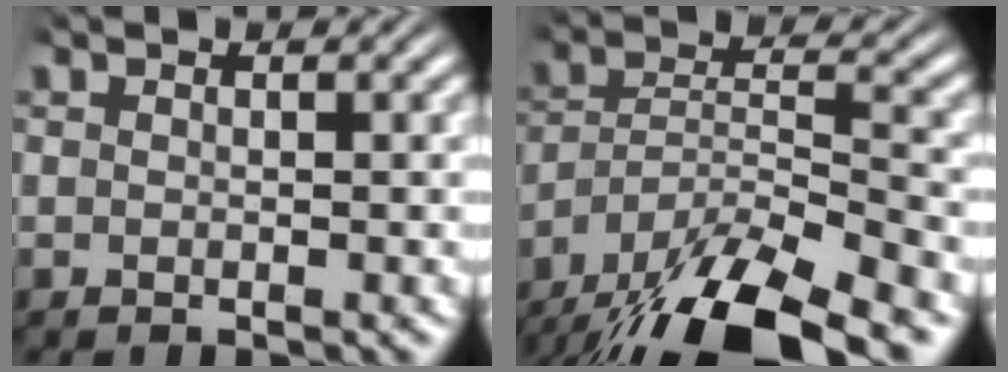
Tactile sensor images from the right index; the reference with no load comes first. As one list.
[{"total": 9.7, "force": [-5.0, 5.8, 6.0], "torque": [-0.106, -0.018, -0.081]}]